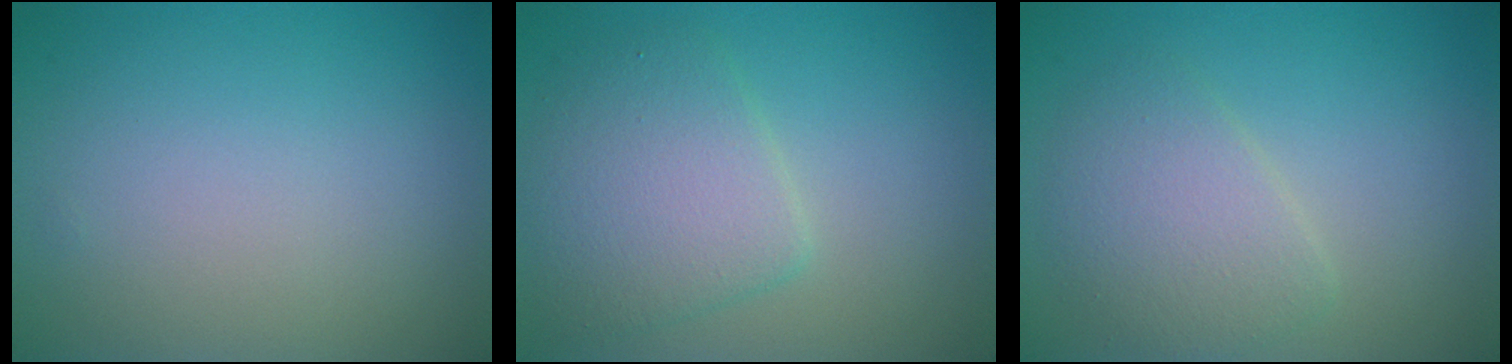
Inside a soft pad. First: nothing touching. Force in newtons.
{"total": 4.7, "press": 4.7, "slide": 0.2}
{"total": 3.5, "press": 3.5, "slide": 0.1}